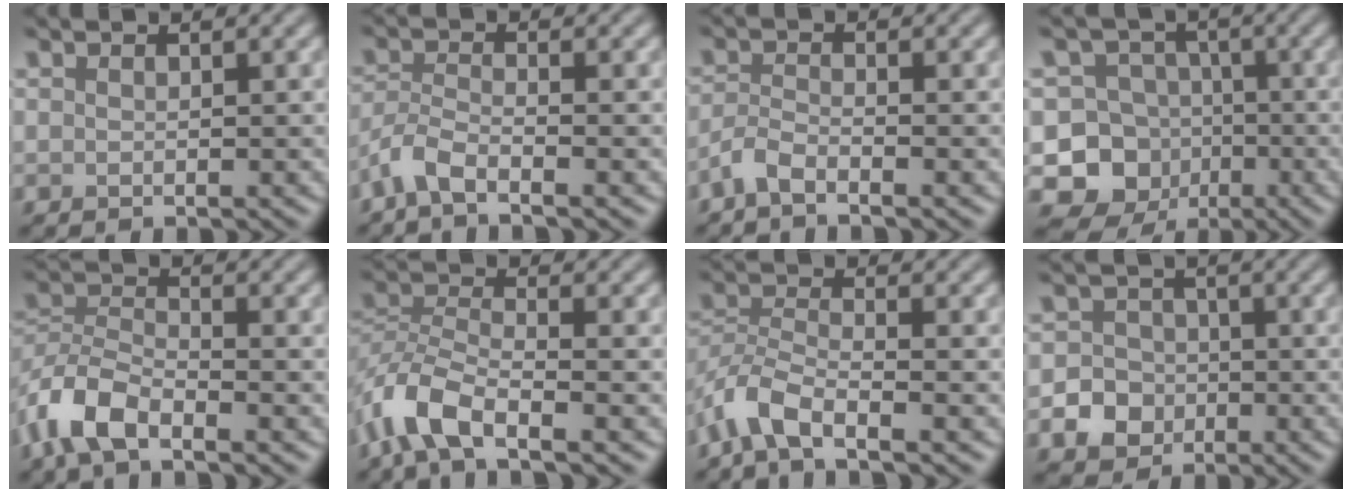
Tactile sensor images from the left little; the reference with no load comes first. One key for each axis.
{"total": 3.2, "fx": -2.4, "fy": 0.7, "fz": 2.0, "tx": -0.045, "ty": -0.004, "tz": -0.061}
{"total": 2.2, "fx": -1.7, "fy": 0.4, "fz": 1.3, "tx": -0.029, "ty": -0.003, "tz": -0.045}
{"total": 8.2, "fx": -2.7, "fy": 7.6, "fz": 1.9, "tx": -0.018, "ty": 0.003, "tz": -0.069}
{"total": 5.4, "fx": -3.6, "fy": 2.3, "fz": 3.4, "tx": -0.071, "ty": -0.003, "tz": -0.082}
{"total": 5.9, "fx": -3.7, "fy": 2.2, "fz": 4.0, "tx": -0.081, "ty": -0.003, "tz": -0.084}
{"total": 4.6, "fx": -3.2, "fy": 1.4, "fz": 3.0, "tx": -0.060, "ty": -0.003, "tz": -0.075}
{"total": 4.3, "fx": -1.7, "fy": 3.8, "fz": 1.1, "tx": 0.005, "ty": -0.003, "tz": -0.045}